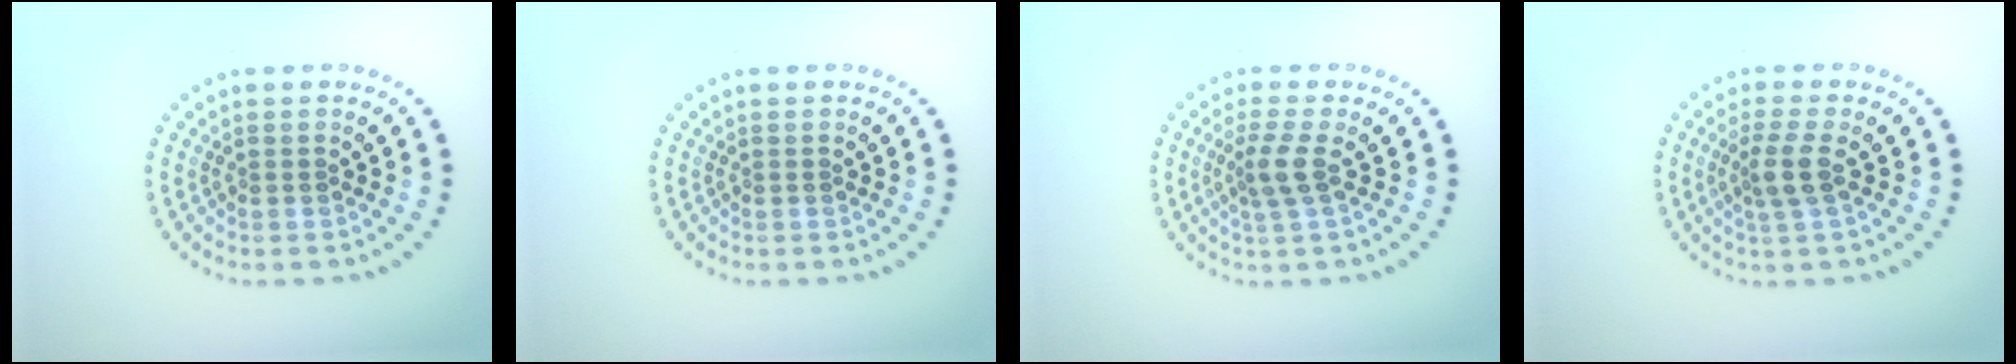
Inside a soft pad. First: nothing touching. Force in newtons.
{"total": 0.0}
{"total": 2.5, "press": 2.0, "slide": 1.6}
{"total": 2.4, "press": 2.0, "slide": 1.4}